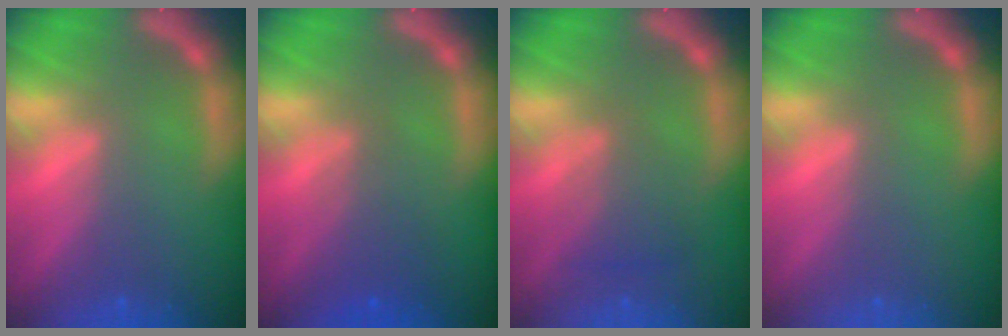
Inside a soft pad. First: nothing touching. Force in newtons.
{"total": 3.0}
{"total": 3.0}
{"total": 0.0}